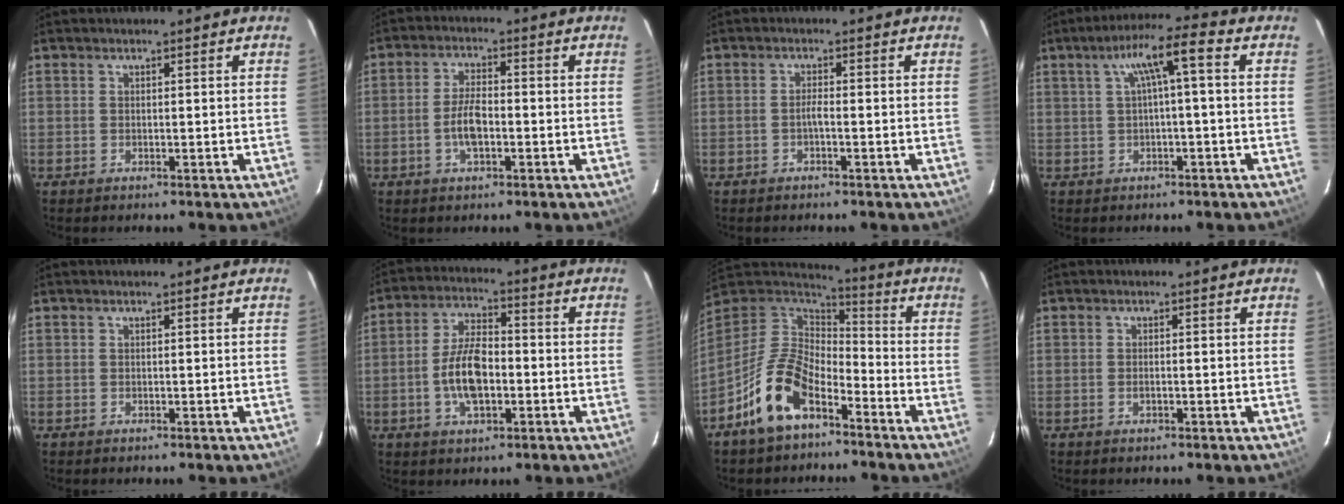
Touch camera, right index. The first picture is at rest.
{"total": 5.4, "force": [-1.6, 2.2, 4.7], "torque": [-0.097, 0.005, -0.030]}
{"total": 1.3, "force": [-0.8, 0.0, 1.1], "torque": [-0.022, 0.003, -0.016]}
{"total": 6.6, "force": [0.8, 0.6, 6.6], "torque": [-0.123, 0.022, 0.022]}
{"total": 0.0}
{"total": 9.6, "force": [-2.2, 4.6, 8.1], "torque": [-0.163, 0.008, -0.038]}
{"total": 14.2, "force": [-8.1, 7.2, 9.2], "torque": [-0.194, 0.004, -0.154]}
{"total": 0.7, "force": [-0.3, 0.3, 0.6], "torque": [-0.013, -0.001, -0.005]}